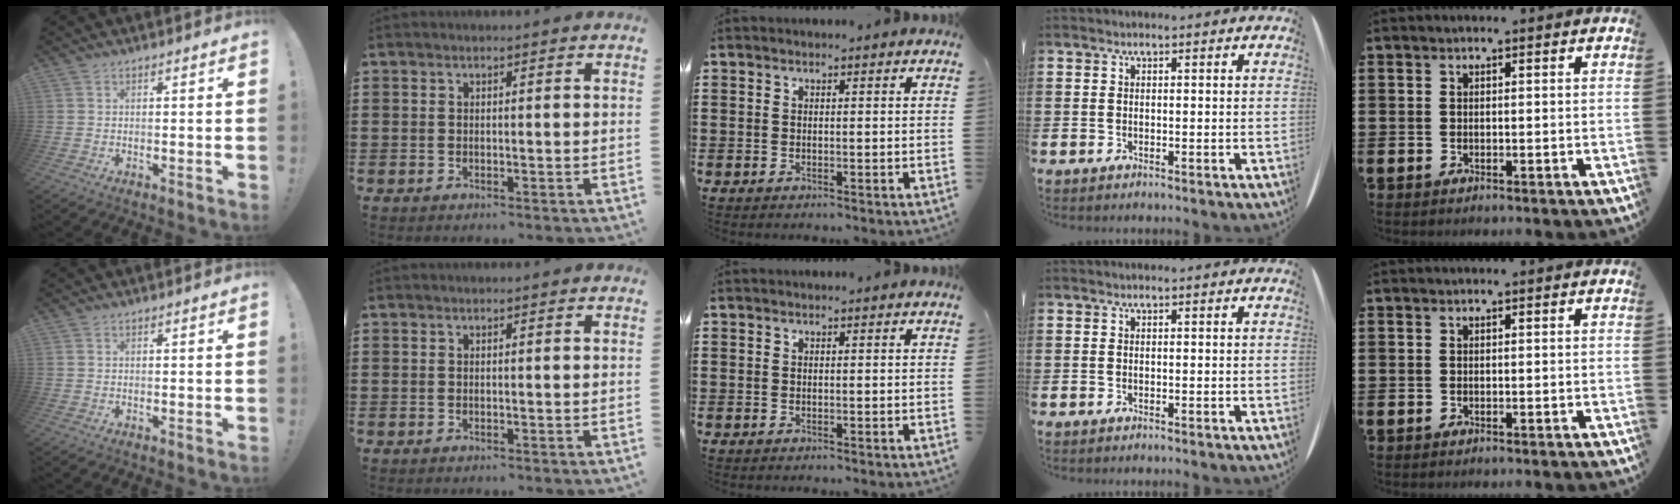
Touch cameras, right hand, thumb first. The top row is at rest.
{}